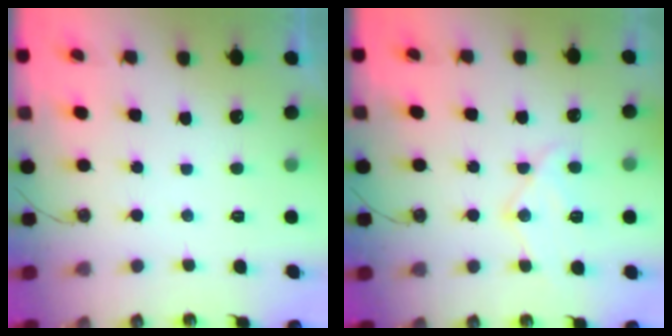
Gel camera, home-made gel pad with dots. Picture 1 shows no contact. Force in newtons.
{"total": 12.9, "press": 12.8, "slide": 1.3}